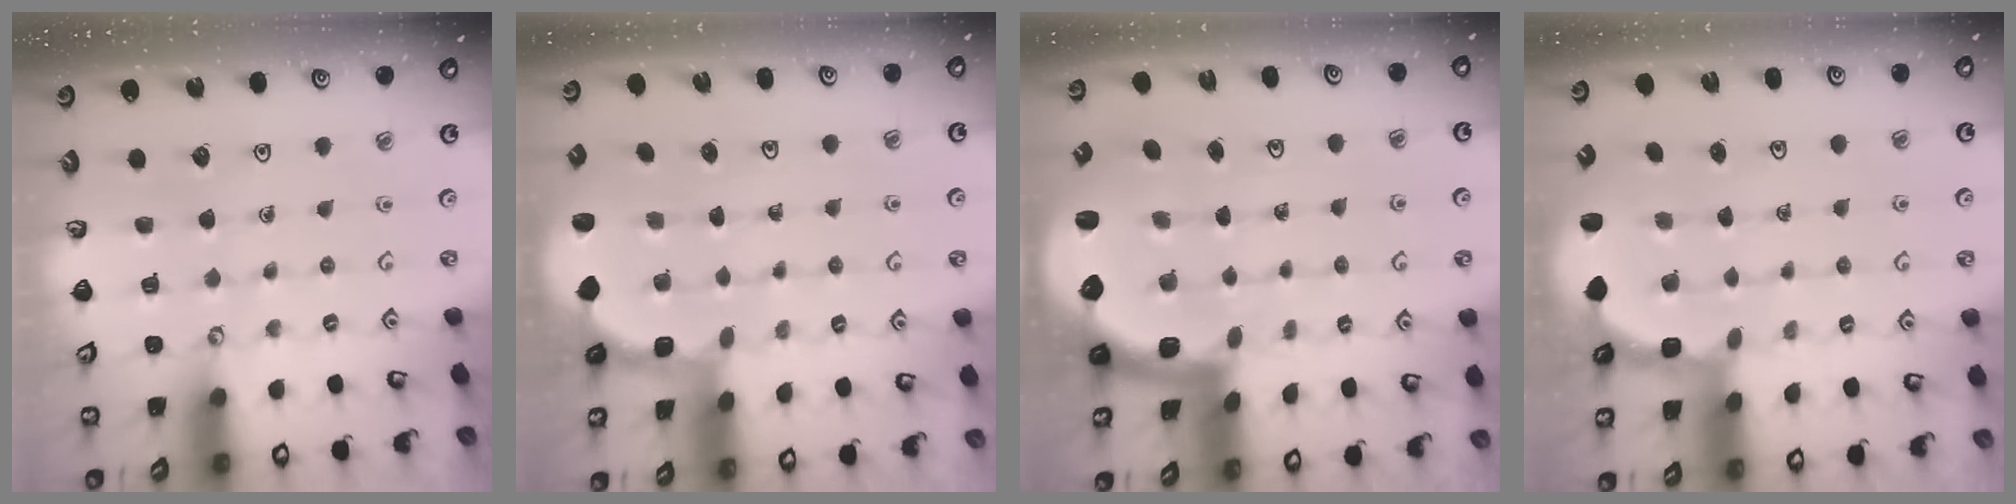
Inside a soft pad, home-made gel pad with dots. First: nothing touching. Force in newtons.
{"total": 1.8, "press": 1.6, "slide": 0.8}
{"total": 2.8, "press": 2.5, "slide": 1.4}
{"total": 2.9, "press": 2.5, "slide": 1.4}